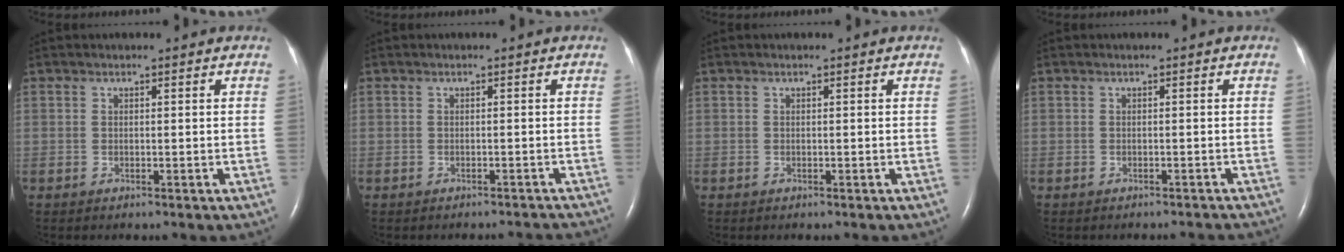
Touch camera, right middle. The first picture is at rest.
{"total": 4.2, "force": [-4.0, 0.8, 0.6], "torque": [-0.008, -0.006, -0.039]}
{"total": 0.0}
{"total": 3.3, "force": [-3.2, 0.6, 0.7], "torque": [-0.011, -0.010, -0.033]}